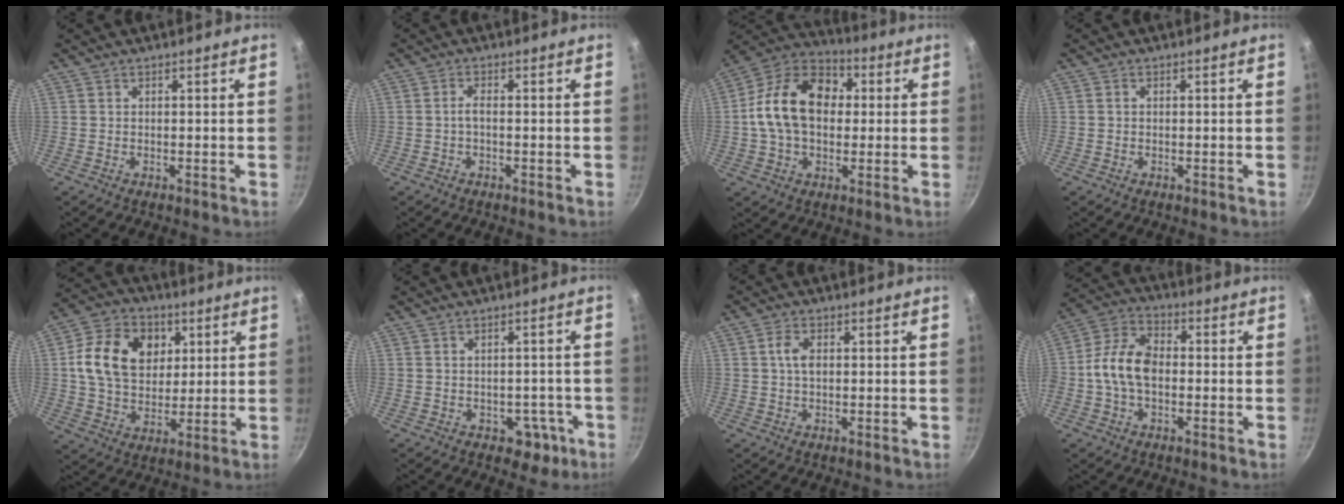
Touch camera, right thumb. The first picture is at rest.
{"total": 1.7, "force": [-0.5, 0.5, 1.5], "torque": [-0.036, 0.010, -0.012]}
{"total": 17.6, "force": [1.3, 12.6, 12.3], "torque": [-0.182, 0.033, 0.005]}
{"total": 0.6, "force": [0.0, 0.5, 0.3], "torque": [-0.004, 0.004, 0.000]}
{"total": 16.0, "force": [4.0, 12.1, 9.7], "torque": [-0.147, 0.000, 0.062]}
{"total": 4.8, "force": [-1.9, 3.7, 2.5], "torque": [-0.003, 0.028, -0.004]}
{"total": 3.3, "force": [0.4, 1.9, 2.6], "torque": [-0.048, 0.005, 0.005]}
{"total": 10.9, "force": [-1.0, 7.2, 8.2], "torque": [-0.141, 0.035, -0.035]}